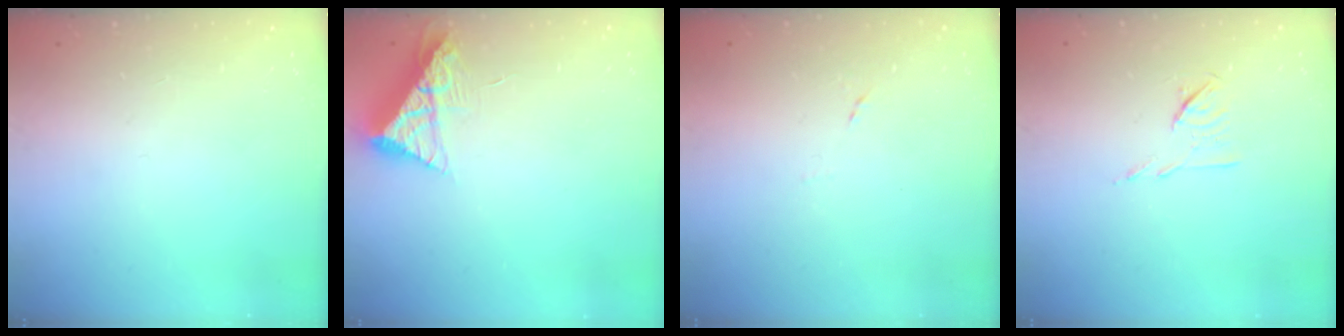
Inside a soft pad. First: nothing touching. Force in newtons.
{"total": 8.2, "press": 8.2, "slide": 0.3}
{"total": 4.9, "press": 4.7, "slide": 1.1}
{"total": 6.4, "press": 6.3, "slide": 1.2}